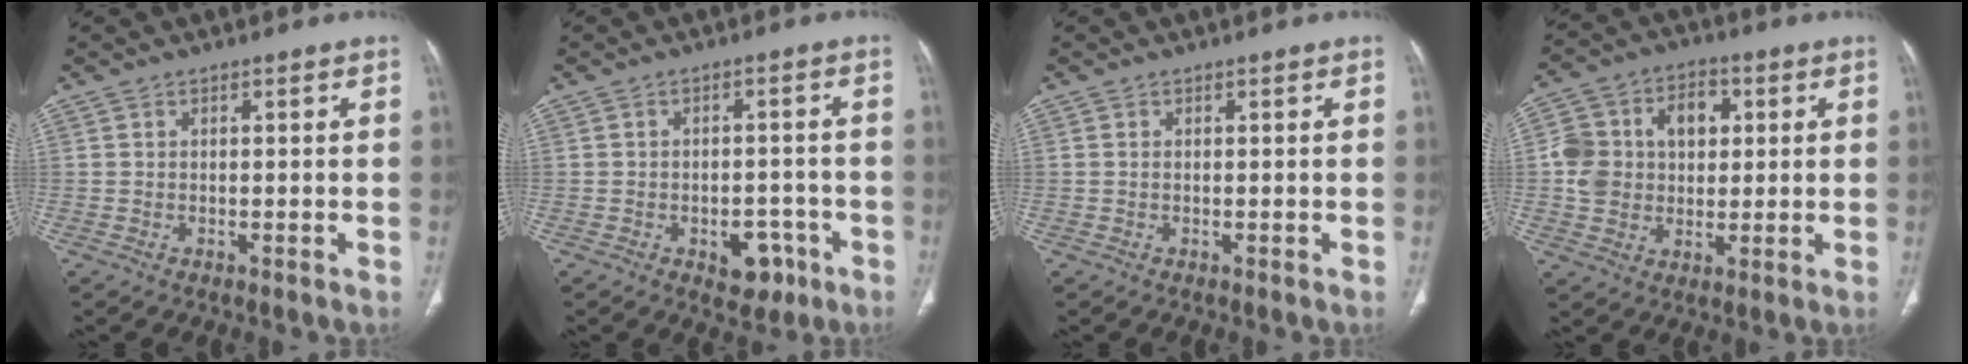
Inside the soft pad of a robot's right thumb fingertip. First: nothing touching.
{"total": 6.1, "force": [-2.9, 3.9, 3.7], "torque": [-0.022, 0.020, -0.033]}
{"total": 0.0}
{"total": 13.1, "force": [1.9, 10.2, 7.9], "torque": [-0.112, 0.017, 0.033]}